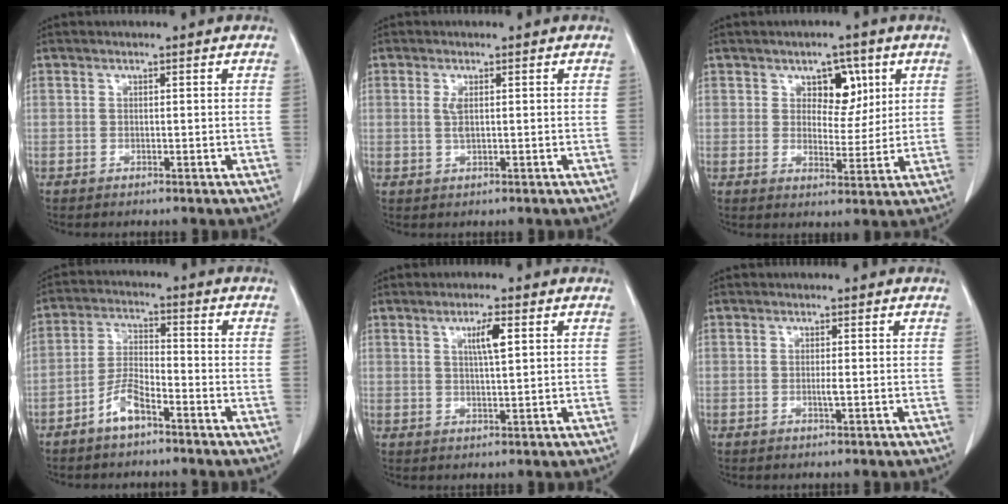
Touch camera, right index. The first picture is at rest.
{"total": 1.9, "force": [0.4, 0.5, 1.8], "torque": [-0.041, -0.003, 0.009]}
{"total": 5.8, "force": [2.5, 3.5, 3.9], "torque": [-0.045, 0.007, 0.039]}
{"total": 5.5, "force": [-3.7, 1.5, 3.8], "torque": [-0.088, 0.005, -0.069]}
{"total": 3.8, "force": [1.4, 0.3, 3.6], "torque": [-0.061, -0.001, 0.023]}
{"total": 1.0, "force": [-0.2, -0.1, 0.9], "torque": [-0.020, -0.003, -0.004]}